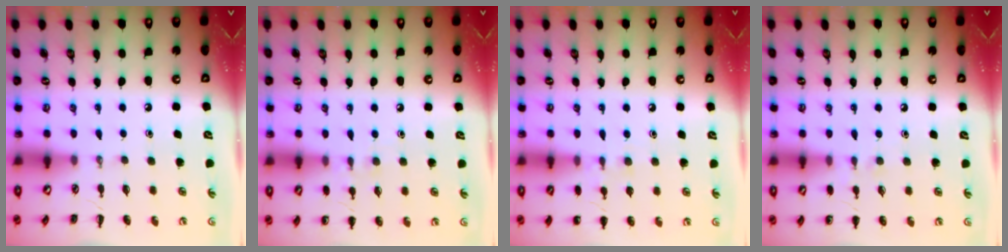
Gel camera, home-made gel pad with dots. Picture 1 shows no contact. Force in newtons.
{"total": 6.7, "press": 6.4, "slide": 2.0}
{"total": 5.5, "press": 5.3, "slide": 1.6}
{"total": 5.5, "press": 5.2, "slide": 1.8}